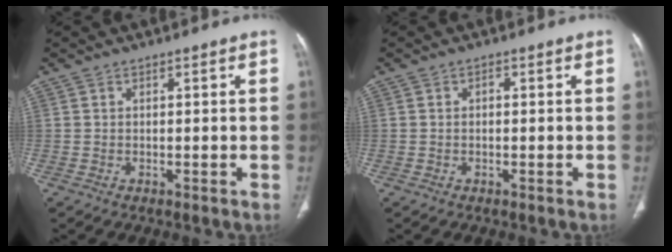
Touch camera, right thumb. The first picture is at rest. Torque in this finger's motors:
{"motor_torque": [1.67, 2.31, 0.49, -0.37, -0.04]}